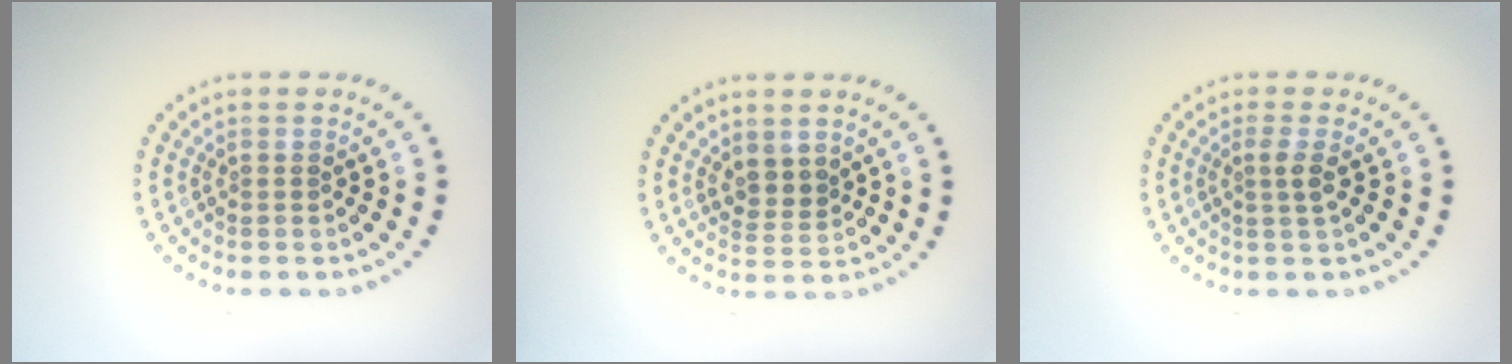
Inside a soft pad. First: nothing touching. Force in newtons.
{"total": 1.8, "press": 1.4, "slide": 1.2}
{"total": 1.5, "press": 1.1, "slide": 1.0}